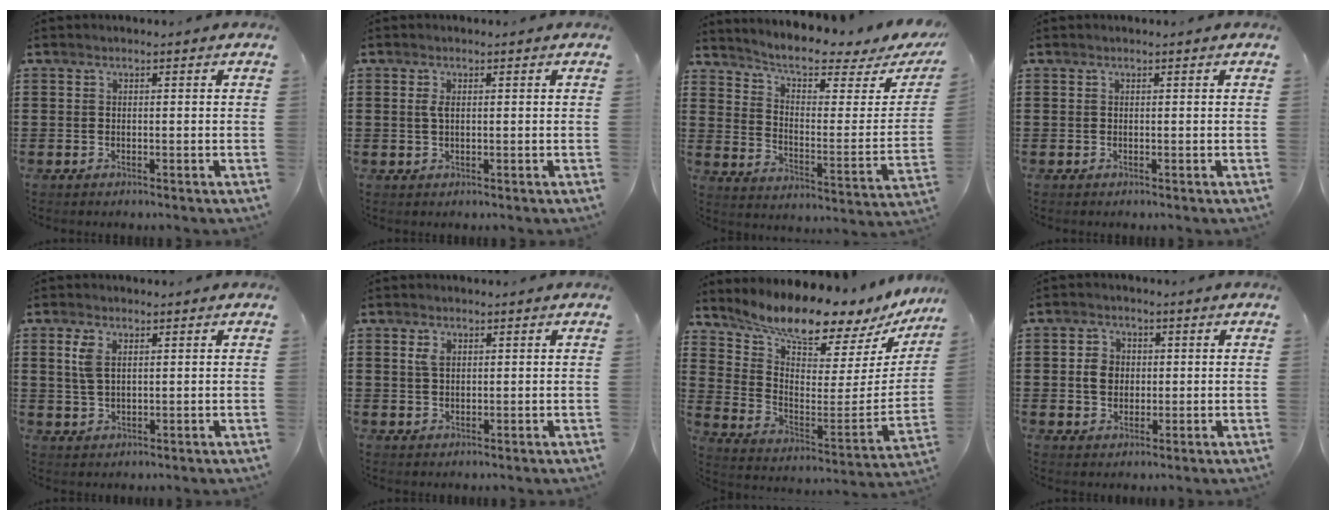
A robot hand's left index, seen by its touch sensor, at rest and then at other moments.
{"total": 1.6, "force": [0.4, 0.6, 1.5], "torque": [-0.039, 0.001, 0.003]}
{"total": 6.3, "force": [5.3, 1.0, 3.3], "torque": [-0.074, -0.043, 0.083]}
{"total": 0.0}
{"total": 3.7, "force": [1.3, 2.0, 2.8], "torque": [-0.064, 0.010, 0.021]}
{"total": 2.1, "force": [0.8, 1.2, 1.4], "torque": [-0.032, 0.006, 0.015]}
{"total": 7.6, "force": [7.0, -0.2, 3.0], "torque": [-0.079, -0.076, 0.109]}
{"total": 3.6, "force": [0.2, 3.1, 1.8], "torque": [-0.045, 0.010, -0.001]}